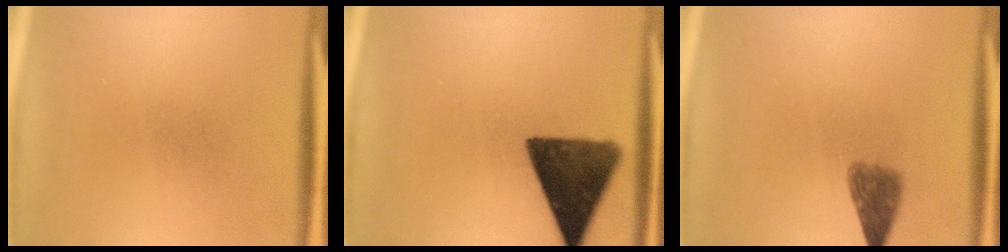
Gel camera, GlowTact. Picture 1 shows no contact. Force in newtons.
{"total": 12.8}
{"total": 3.5}